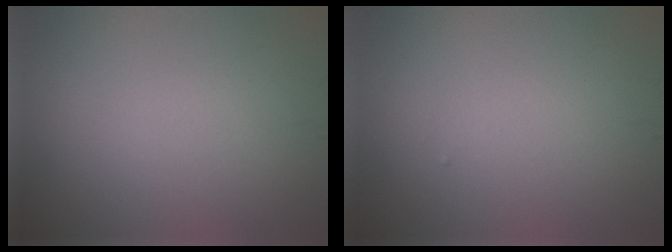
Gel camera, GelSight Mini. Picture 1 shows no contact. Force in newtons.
{"total": 0.0}